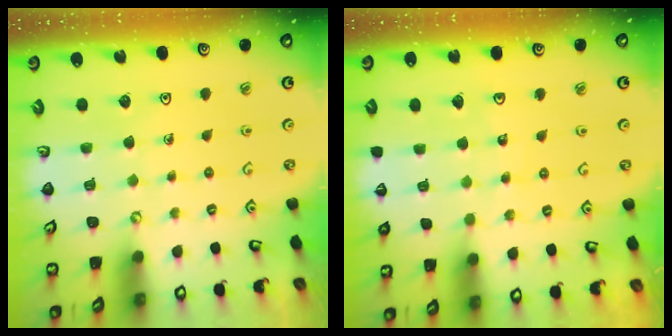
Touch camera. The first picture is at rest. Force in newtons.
{"total": 3.9, "press": 3.9, "slide": 0.3}